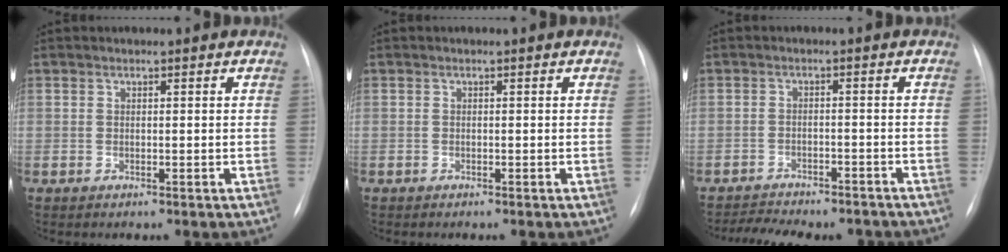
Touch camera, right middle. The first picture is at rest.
{"total": 0.0}
{"total": 10.3, "force": [-9.4, 2.9, 3.1], "torque": [-0.050, 0.012, -0.119]}